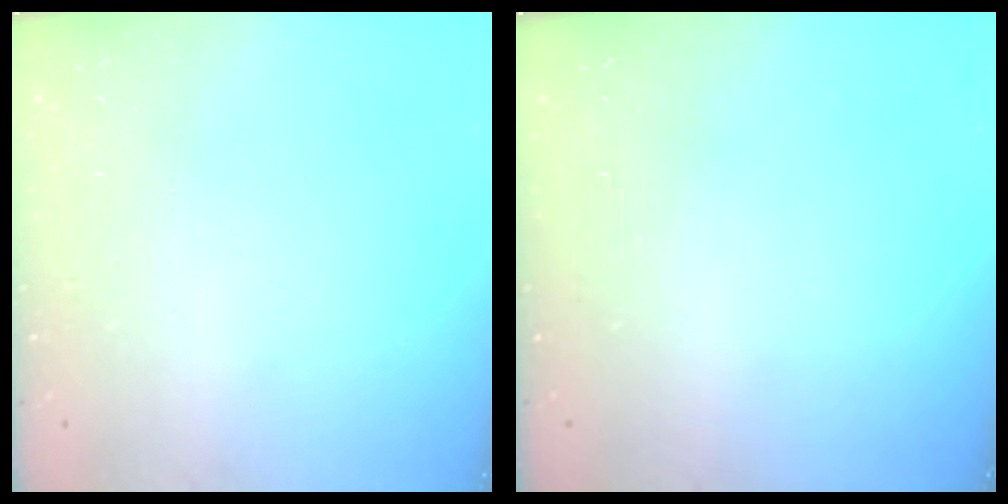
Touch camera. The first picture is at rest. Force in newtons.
{"total": 0.0}